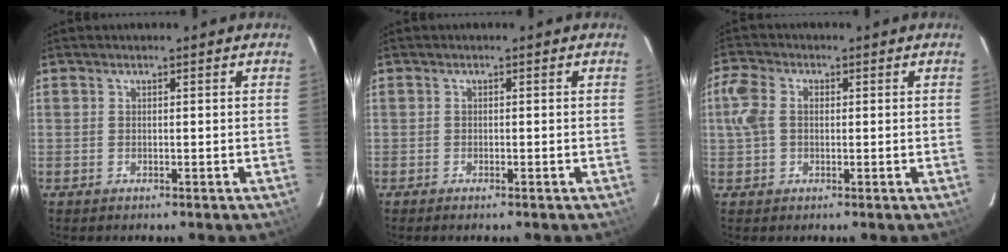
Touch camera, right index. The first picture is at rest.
{"total": 0.7, "force": [-0.6, 0.1, 0.4], "torque": [-0.008, 0.000, -0.011]}
{"total": 5.3, "force": [0.3, 3.9, 3.5], "torque": [-0.080, 0.013, 0.003]}